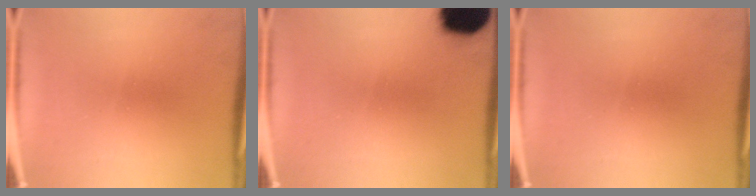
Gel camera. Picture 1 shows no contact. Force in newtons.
{"total": 17.5}
{"total": 0.0}